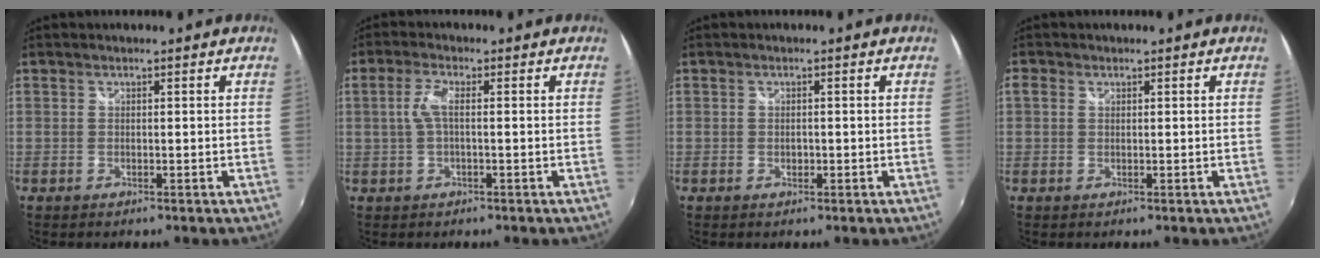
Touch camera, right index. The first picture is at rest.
{"total": 3.6, "force": [0.0, 0.9, 3.5], "torque": [-0.073, 0.005, 0.003]}
{"total": 1.0, "force": [-0.2, 0.8, 0.5], "torque": [-0.006, -0.001, -0.003]}
{"total": 1.3, "force": [0.3, 1.1, 0.6], "torque": [-0.015, 0.004, 0.004]}